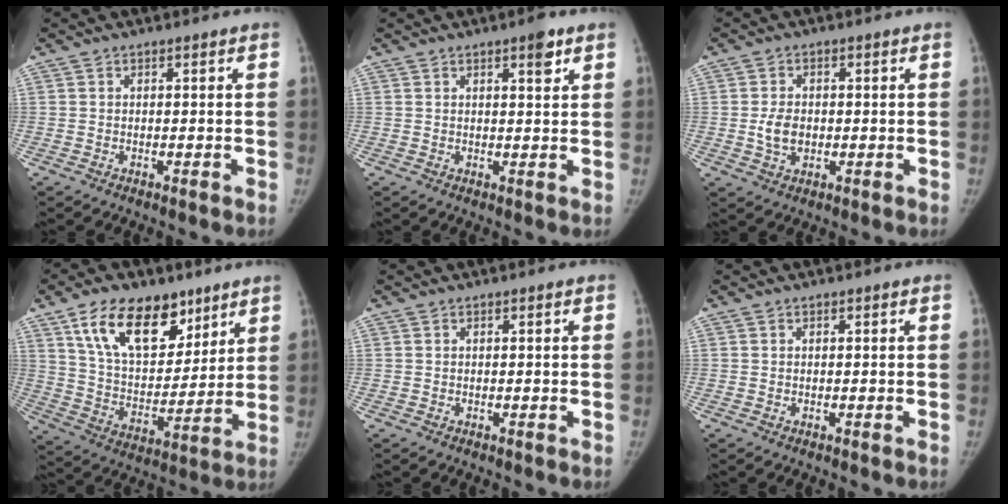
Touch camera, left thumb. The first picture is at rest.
{"total": 3.3, "force": [1.9, 0.9, 2.5], "torque": [-0.028, -0.009, 0.025]}
{"total": 4.6, "force": [-0.3, 3.4, 3.1], "torque": [-0.047, 0.000, -0.002]}
{"total": 19.0, "force": [11.0, 10.8, 11.0], "torque": [-0.139, -0.047, 0.194]}
{"total": 0.0}
{"total": 0.0}